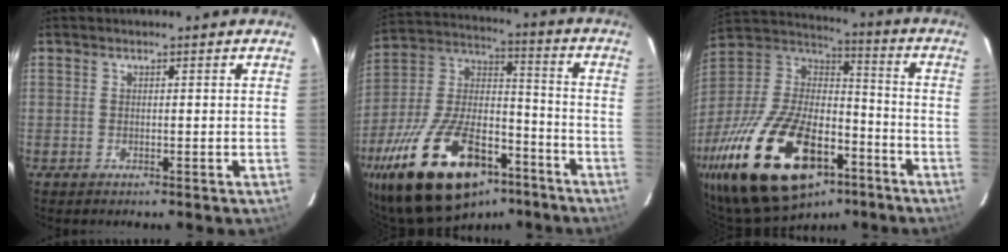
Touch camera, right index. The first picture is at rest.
{"total": 28.7, "force": [-17.6, 13.2, 18.4], "torque": [-0.358, 0.001, -0.283]}
{"total": 32.6, "force": [-18.5, 15.8, 21.7], "torque": [-0.439, -0.020, -0.299]}